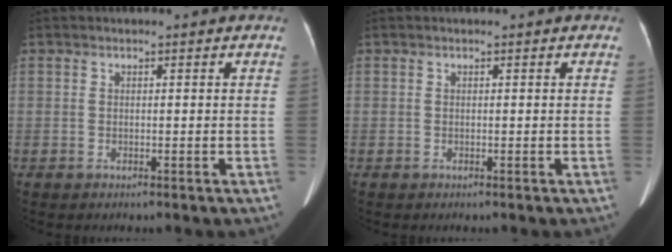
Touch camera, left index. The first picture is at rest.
{"total": 0.0}